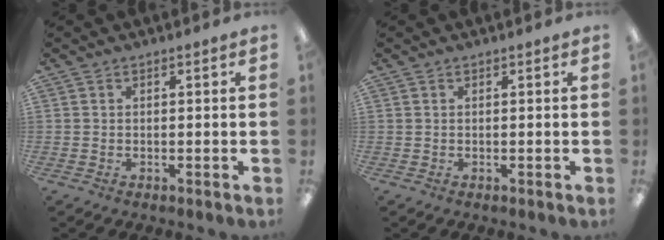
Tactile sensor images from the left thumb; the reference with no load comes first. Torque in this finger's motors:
{"motor_torque": [0.00, 0.00, -0.15, 0.14, 0.00]}